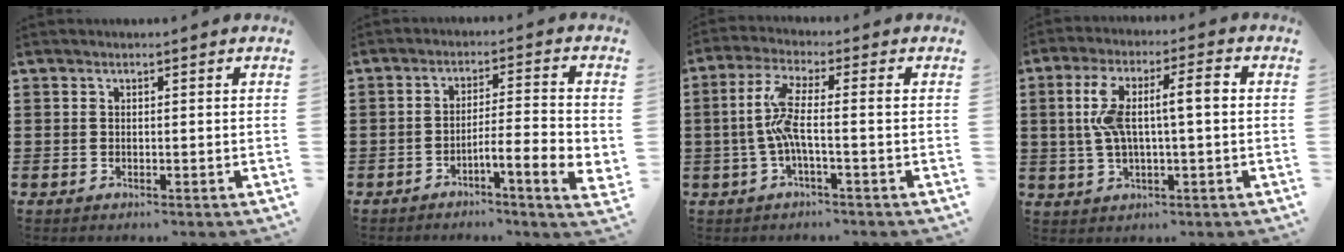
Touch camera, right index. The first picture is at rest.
{"total": 6.0, "force": [-2.8, 0.7, 5.2], "torque": [-0.085, -0.004, -0.048]}
{"total": 6.7, "force": [-1.0, 1.1, 6.5], "torque": [-0.146, -0.010, -0.028]}
{"total": 8.6, "force": [0.9, 2.2, 8.3], "torque": [-0.168, 0.006, 0.006]}